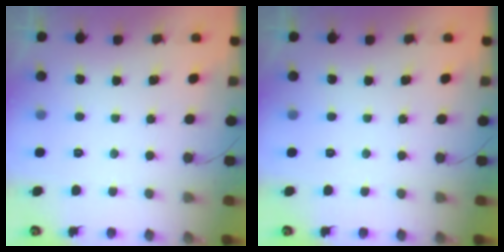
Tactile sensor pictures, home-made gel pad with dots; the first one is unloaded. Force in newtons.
{"total": 0.0}